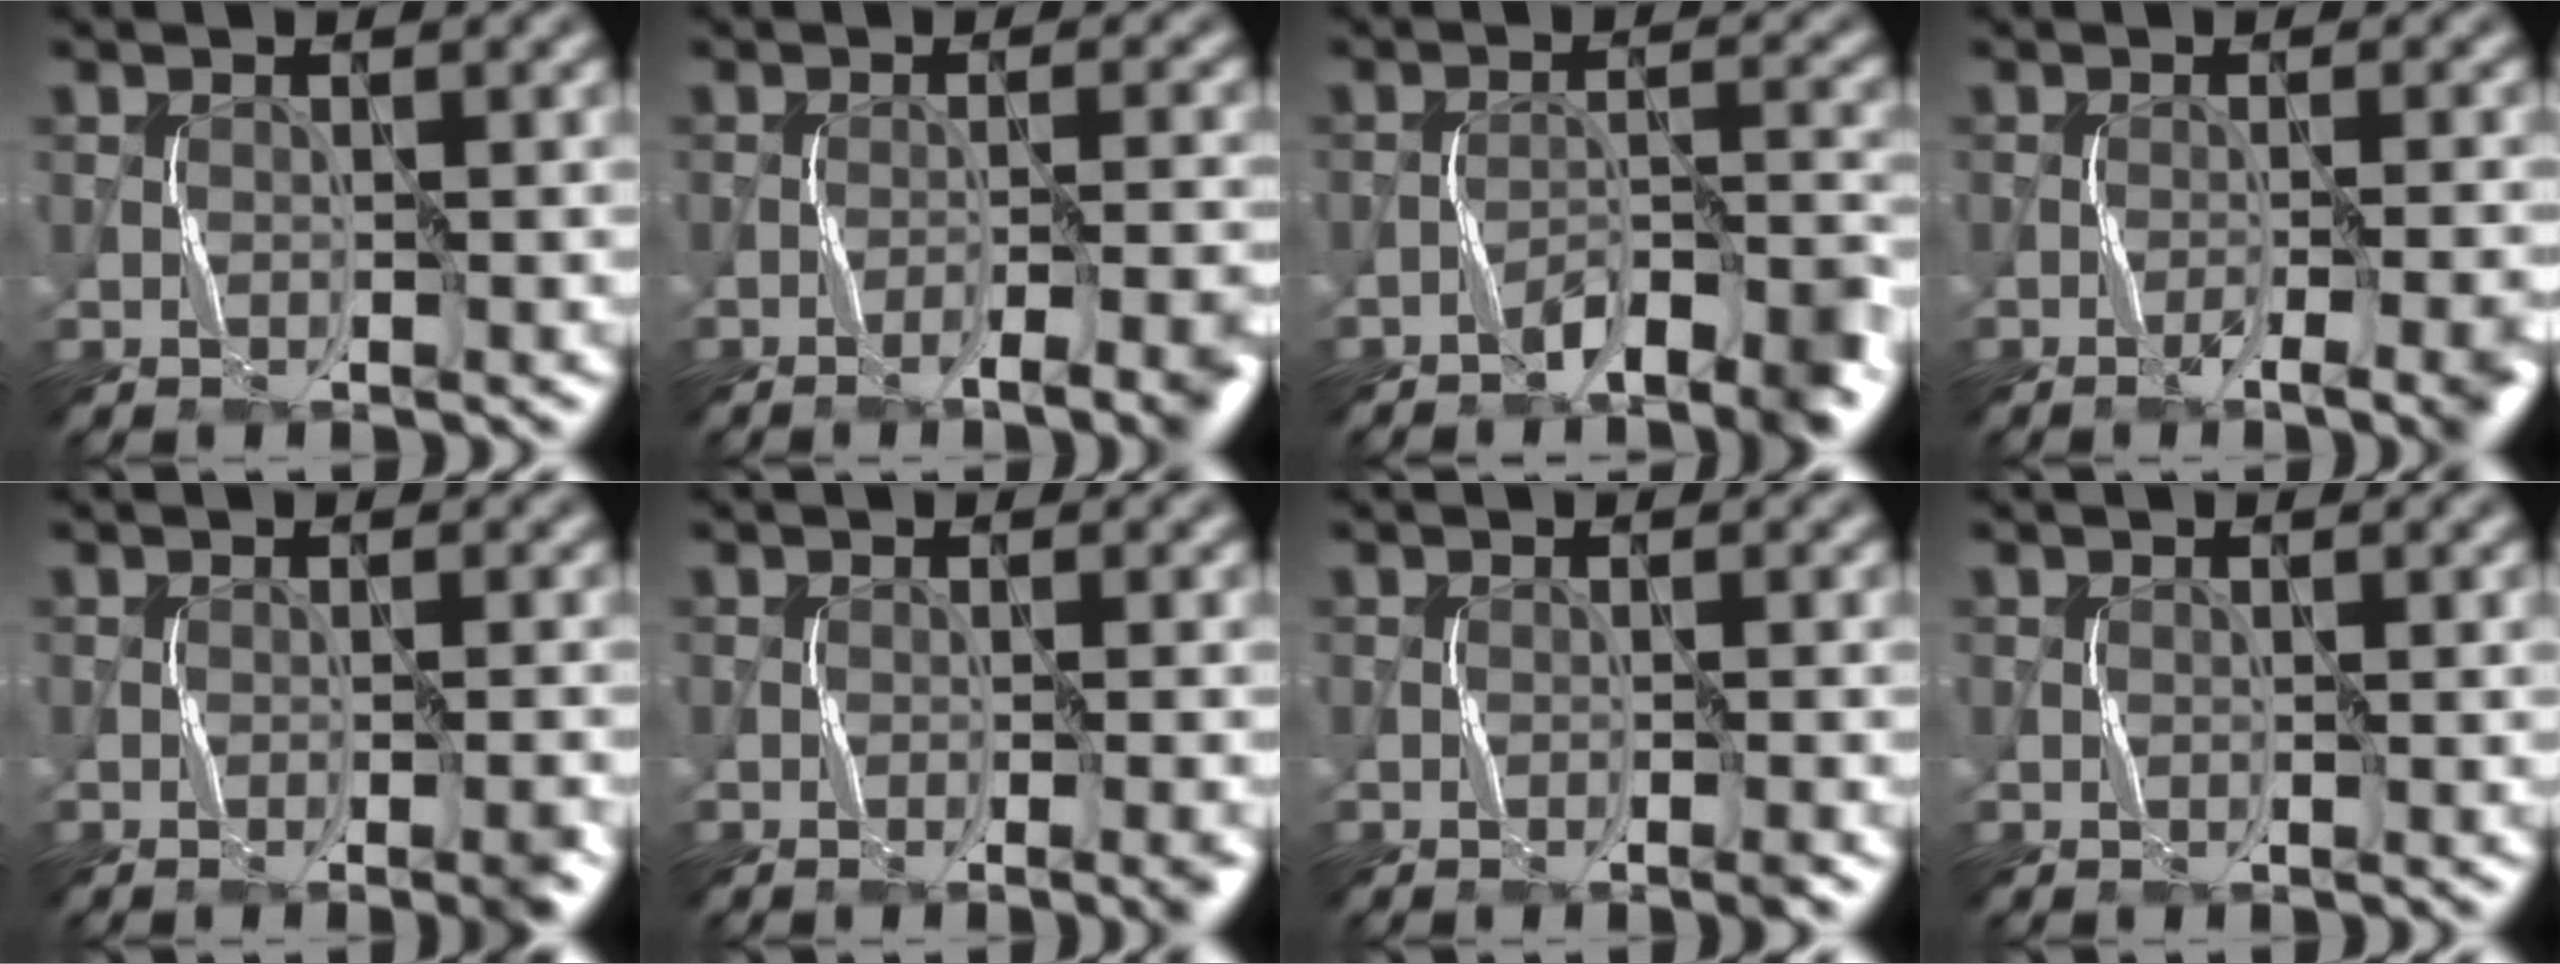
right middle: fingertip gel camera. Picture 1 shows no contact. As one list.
[{"total": 5.4, "force": [-3.2, 1.2, 4.2], "torque": [-0.048, 0.007, -0.050]}, {"total": 5.2, "force": [-3.9, 1.3, 3.2], "torque": [-0.046, 0.007, -0.064]}, {"total": 5.1, "force": [-2.8, 1.2, 4.1], "torque": [-0.047, 0.004, -0.043]}, {"total": 2.2, "force": [-1.1, 0.4, 1.8], "torque": [-0.022, 0.004, -0.021]}, {"total": 2.3, "force": [-1.1, 0.5, 2.0], "torque": [-0.022, 0.005, -0.020]}, {"total": 1.4, "force": [-0.9, 0.1, 1.0], "torque": [-0.013, 0.003, -0.017]}, {"total": 0.0}]